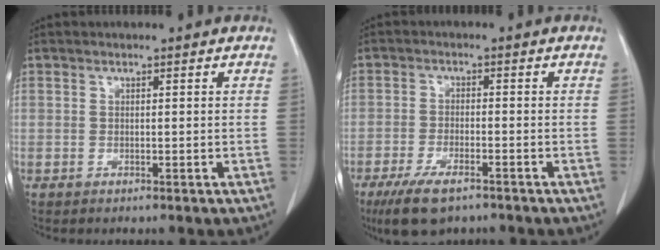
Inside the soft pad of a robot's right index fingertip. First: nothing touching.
{"total": 7.4, "force": [-5.2, 2.2, 4.8], "torque": [-0.093, -0.015, -0.089]}